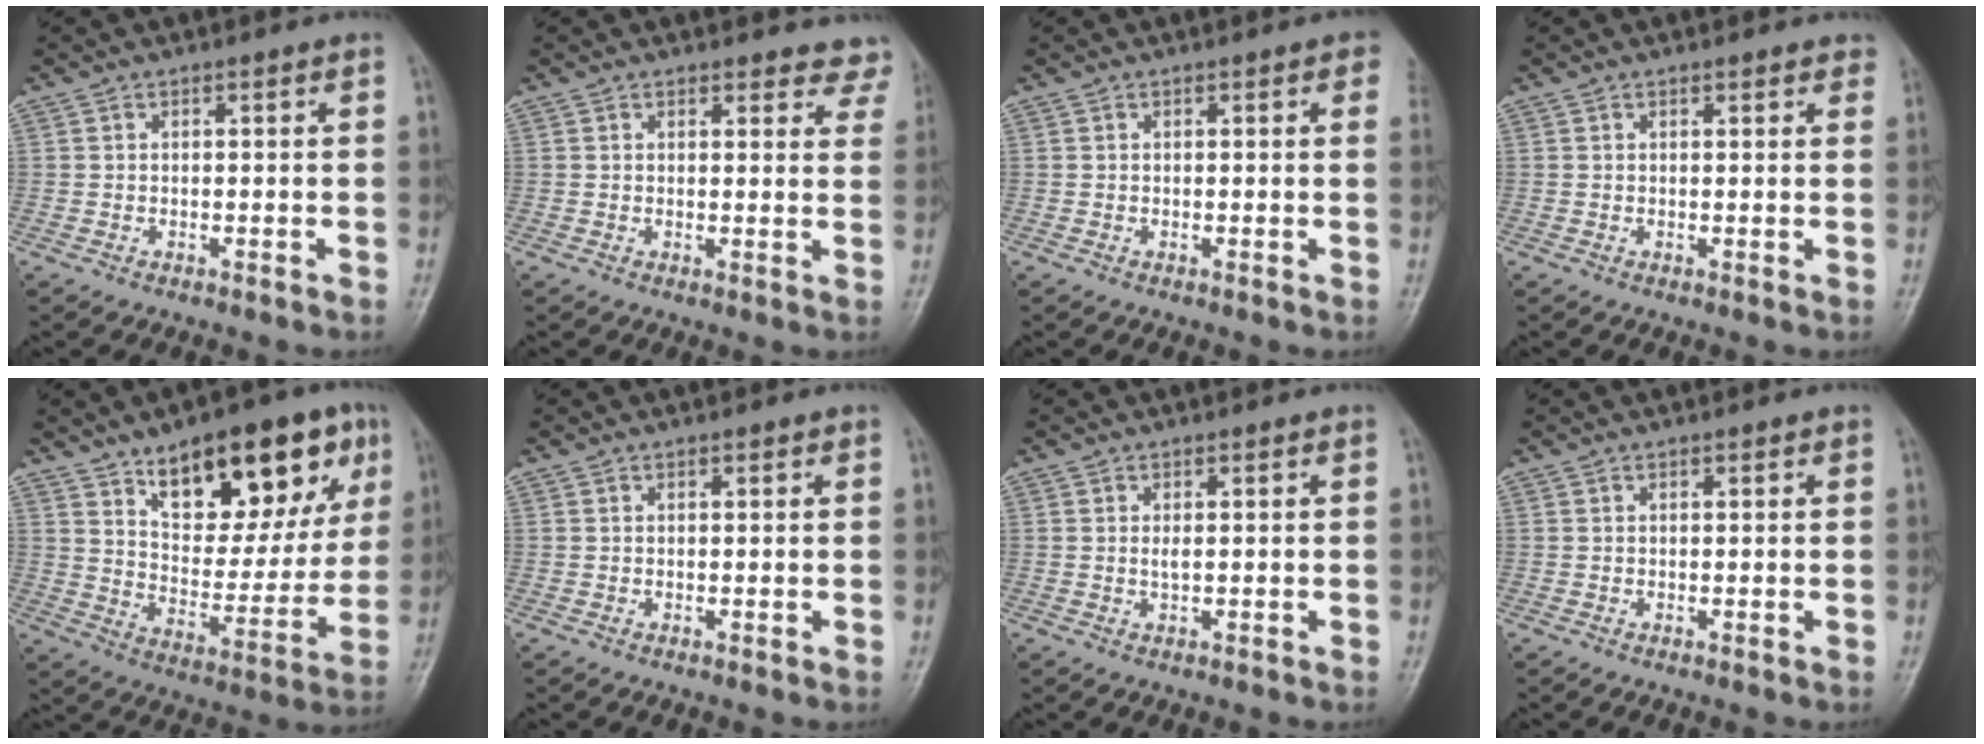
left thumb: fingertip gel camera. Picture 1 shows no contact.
{"total": 7.4, "force": [6.8, 2.6, 1.2], "torque": [0.038, -0.027, 0.051]}
{"total": 3.4, "force": [1.7, 1.0, 2.8], "torque": [-0.021, 0.003, 0.013]}
{"total": 2.3, "force": [1.8, 0.8, 1.1], "torque": [0.003, 0.000, 0.016]}
{"total": 22.9, "force": [12.0, 10.0, 16.7], "torque": [-0.188, -0.038, 0.186]}
{"total": 0.8, "force": [0.5, 0.3, 0.5], "torque": [-0.007, -0.001, 0.007]}
{"total": 1.3, "force": [0.4, 0.3, 1.2], "torque": [-0.022, -0.001, 0.008]}
{"total": 0.7, "force": [0.5, 0.2, 0.4], "torque": [-0.006, -0.001, 0.006]}